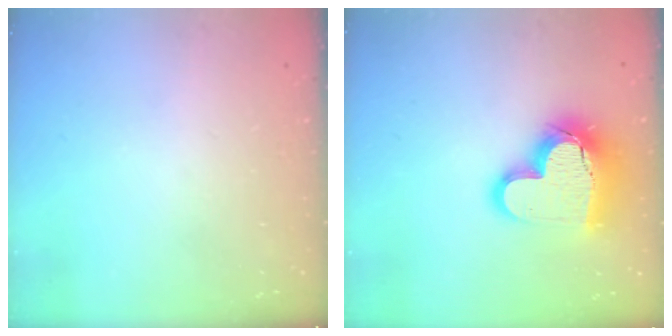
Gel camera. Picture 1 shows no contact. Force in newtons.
{"total": 18.3, "press": 18.2, "slide": 1.4}